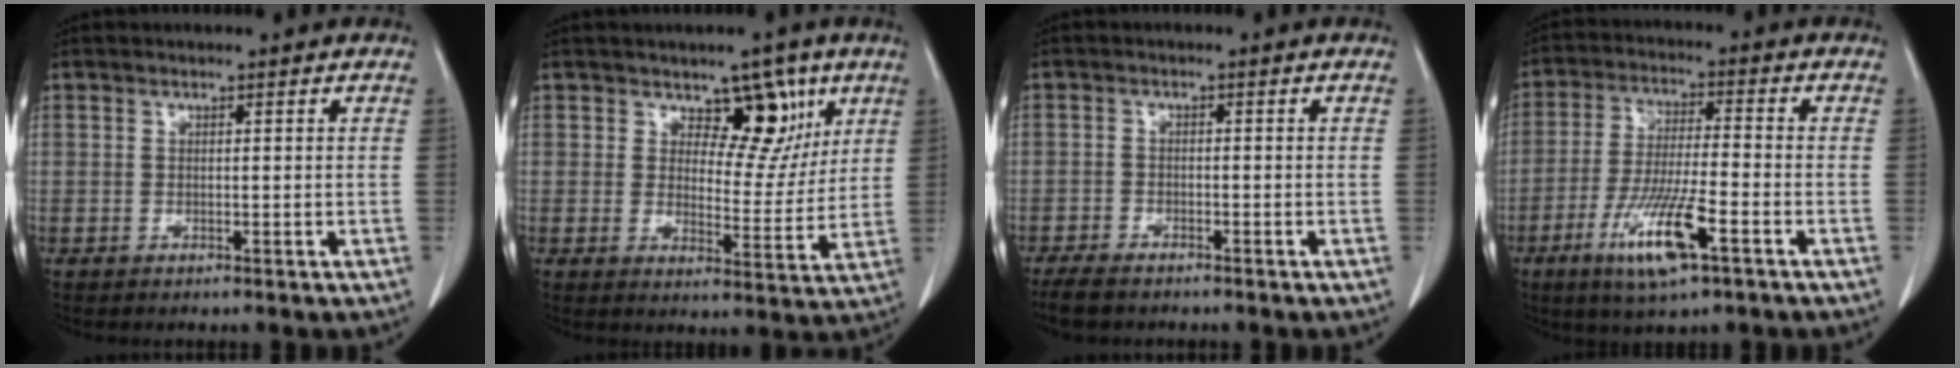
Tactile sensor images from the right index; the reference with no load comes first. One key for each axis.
{"total": 7.8, "fx": 4.2, "fy": 4.4, "fz": 4.9, "tx": -0.048, "ty": -0.002, "tz": 0.062}
{"total": 4.1, "fx": -3.4, "fy": 1.1, "fz": 1.9, "tx": -0.035, "ty": -0.008, "tz": -0.062}
{"total": 11.2, "fx": -5.4, "fy": 1.3, "fz": 9.7, "tx": -0.190, "ty": -0.021, "tz": -0.099}